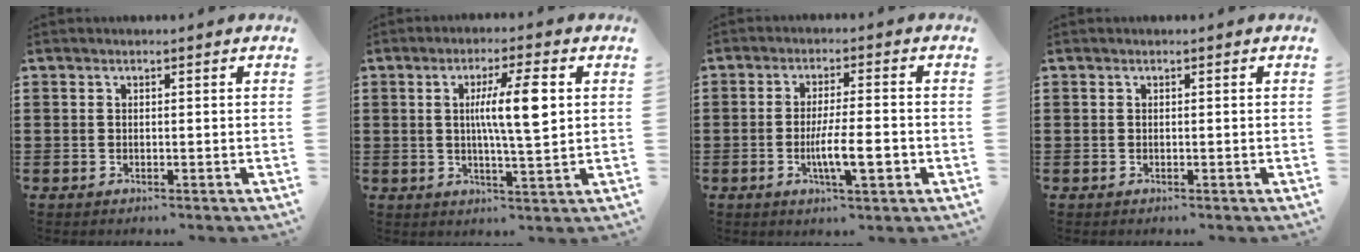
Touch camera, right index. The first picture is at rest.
{"total": 8.1, "force": [1.6, 0.9, 7.9], "torque": [-0.150, 0.000, 0.020]}
{"total": 7.5, "force": [-2.0, 1.5, 7.1], "torque": [-0.131, -0.008, -0.035]}
{"total": 0.0}